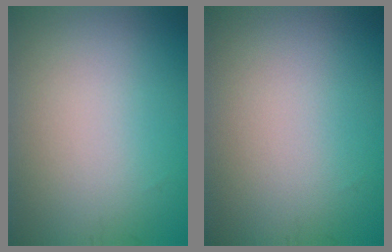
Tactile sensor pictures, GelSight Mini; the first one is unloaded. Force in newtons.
{"total": 0.0}